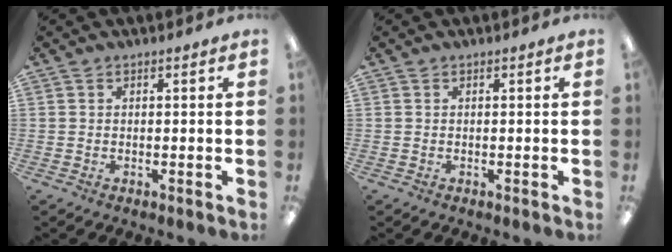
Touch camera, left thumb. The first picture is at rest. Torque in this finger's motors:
{"motor_torque": [0.00, 0.00, 0.04, 0.04, 0.00]}